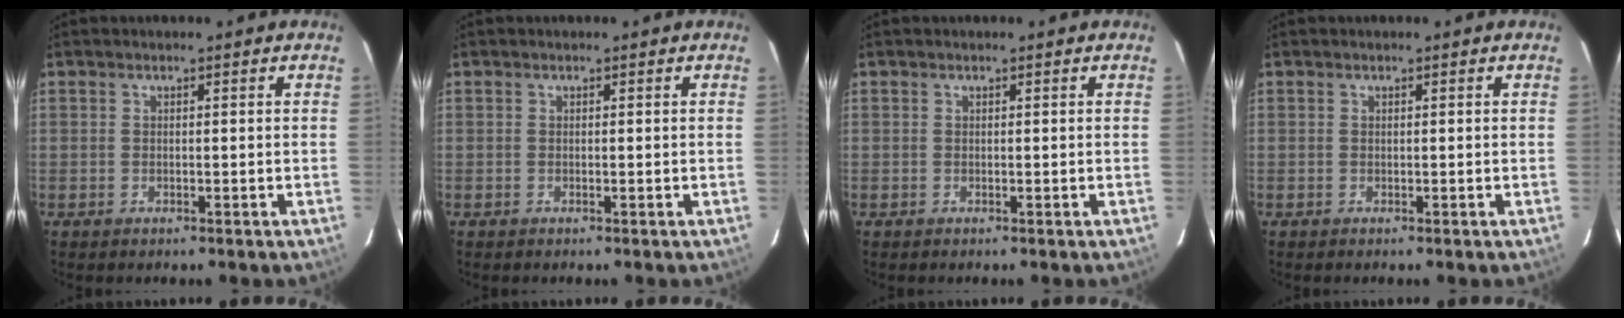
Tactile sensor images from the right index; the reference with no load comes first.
{"total": 0.0}
{"total": 0.0}
{"total": 0.0}